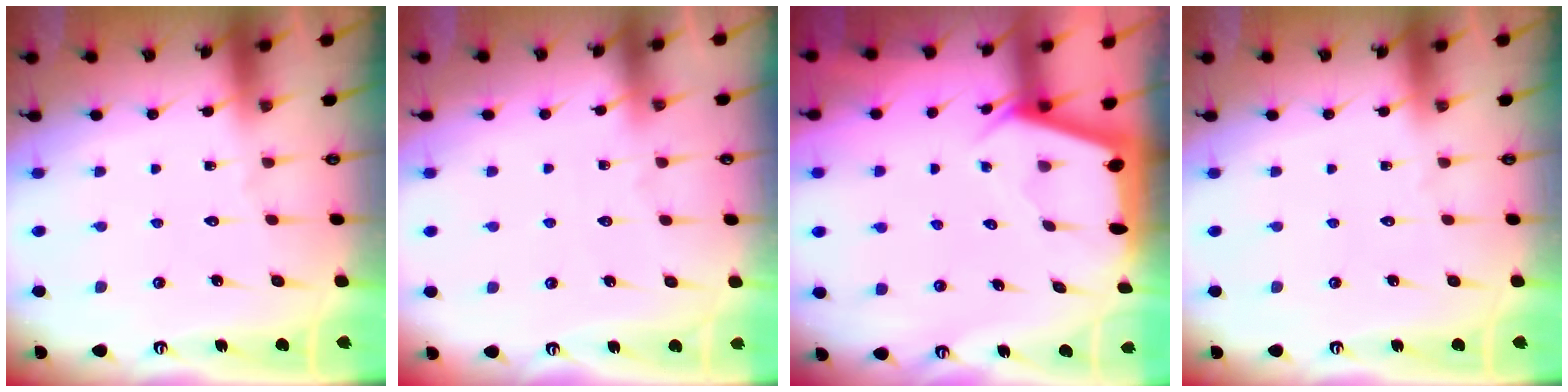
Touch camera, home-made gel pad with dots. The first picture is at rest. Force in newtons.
{"total": 3.5, "press": 3.4, "slide": 0.5}
{"total": 2.3, "press": 2.3, "slide": 0.3}
{"total": 0.0}